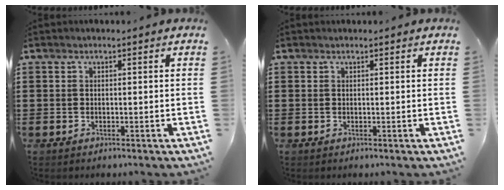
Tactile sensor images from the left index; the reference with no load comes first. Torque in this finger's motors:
{"motor_torque": [-0.96, 1.18, 0.00, 0.00]}